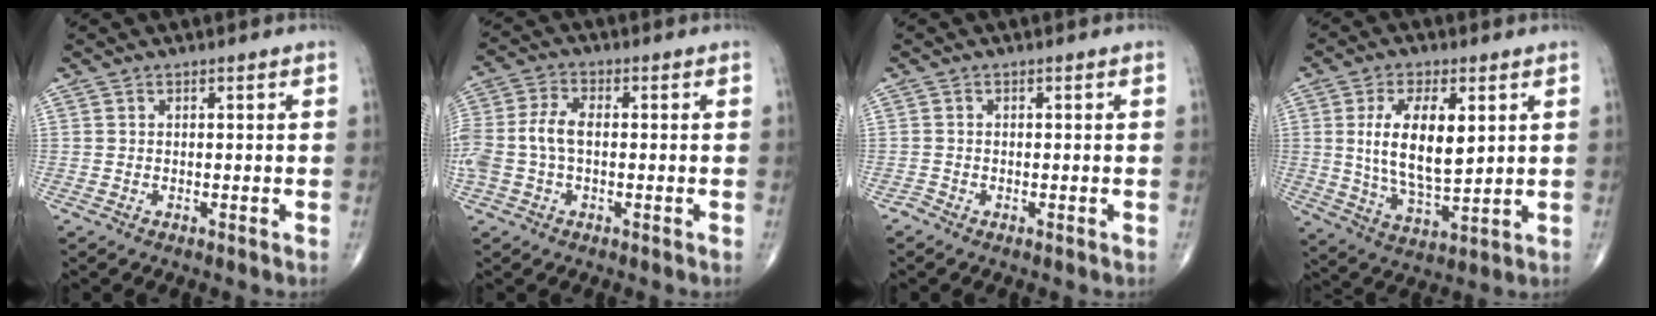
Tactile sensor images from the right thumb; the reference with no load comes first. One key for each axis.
{"total": 8.5, "fx": -0.7, "fy": 5.1, "fz": 6.8, "tx": -0.172, "ty": 0.021, "tz": -0.015}
{"total": 0.6, "fx": -0.5, "fy": 0.2, "fz": 0.0, "tx": -0.002, "ty": -0.002, "tz": -0.016}
{"total": 13.2, "fx": 2.8, "fy": 6.0, "fz": 11.5, "tx": -0.201, "ty": -0.020, "tz": 0.059}